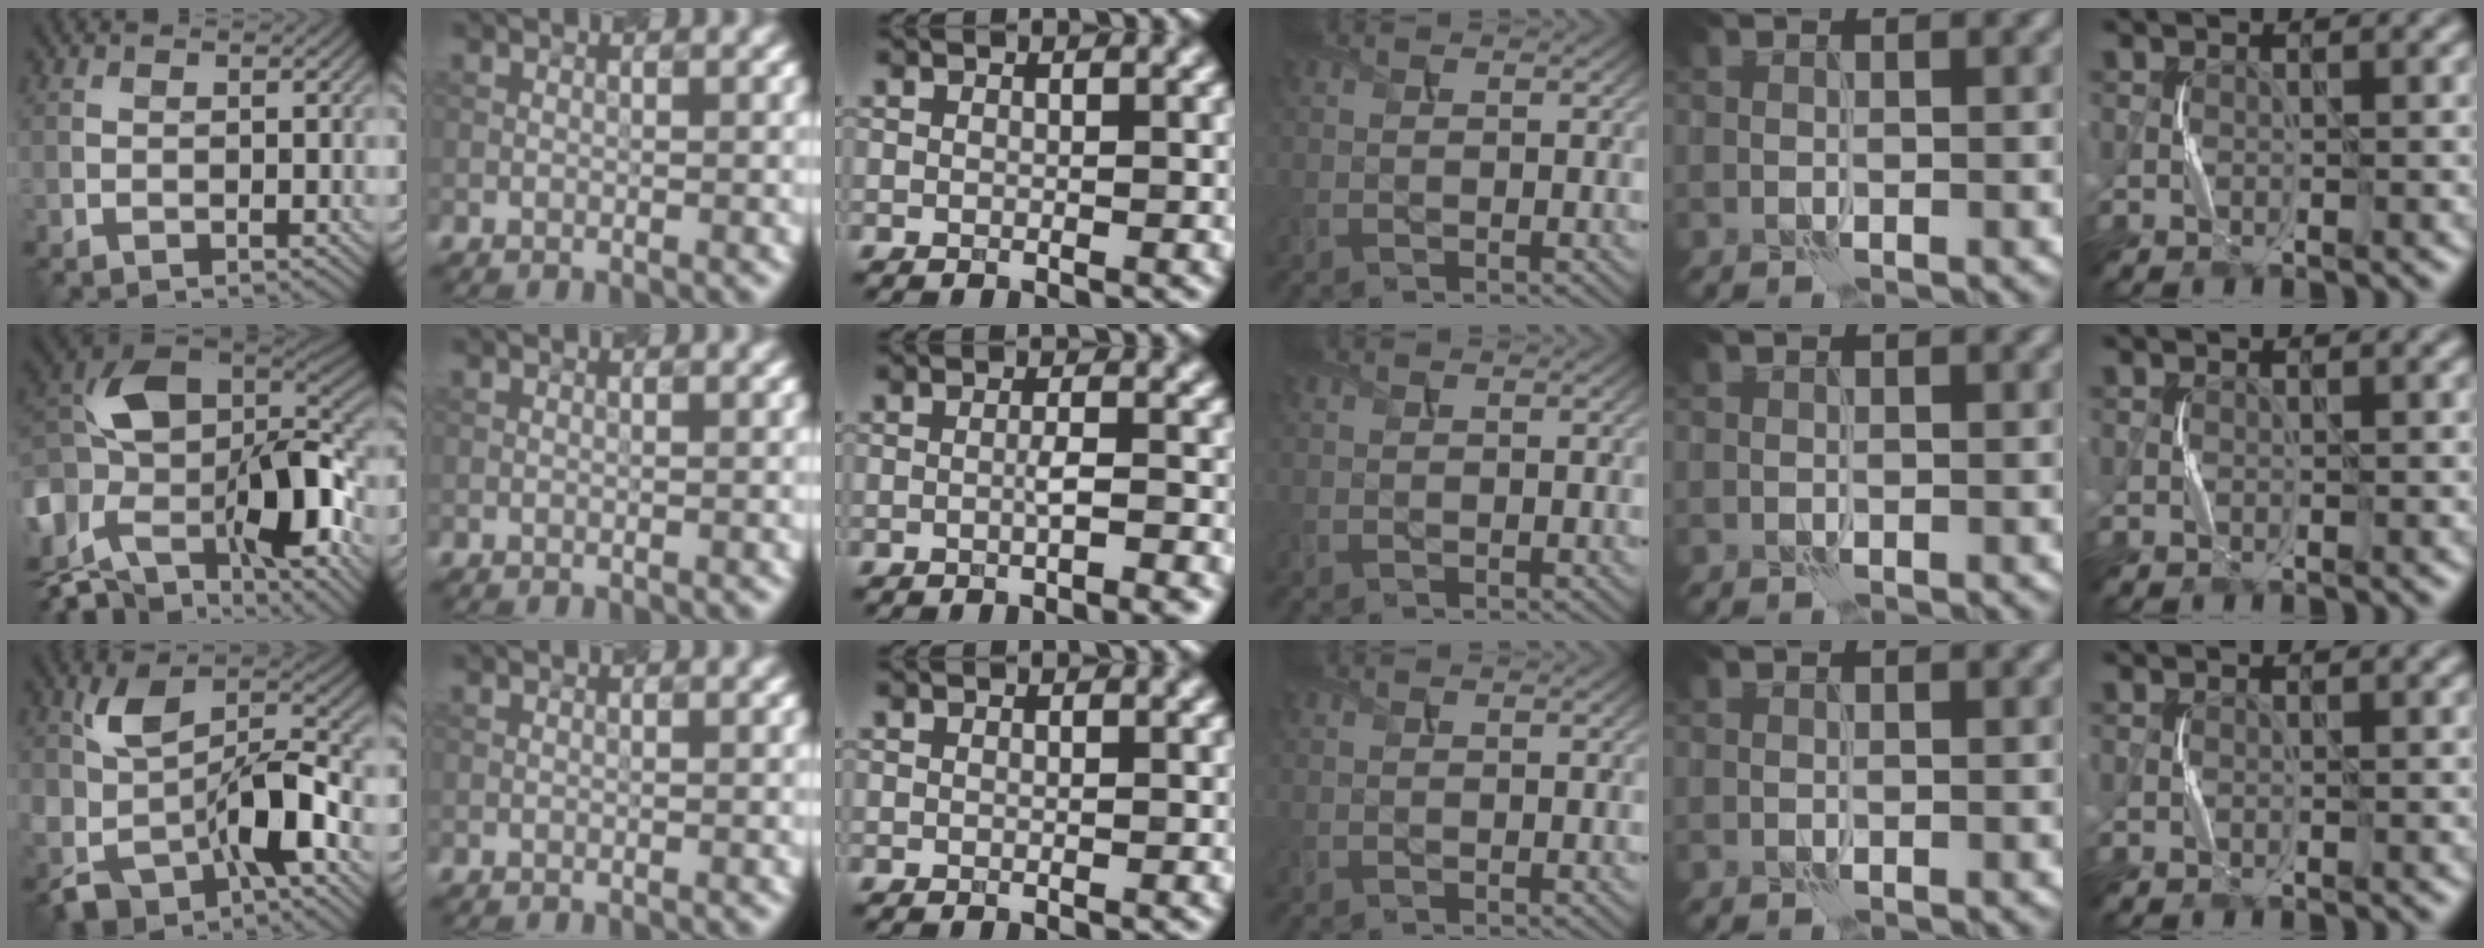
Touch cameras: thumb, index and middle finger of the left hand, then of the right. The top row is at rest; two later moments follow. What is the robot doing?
{"motion": "squeeze", "object": "stress ball aka squeeze ball"}